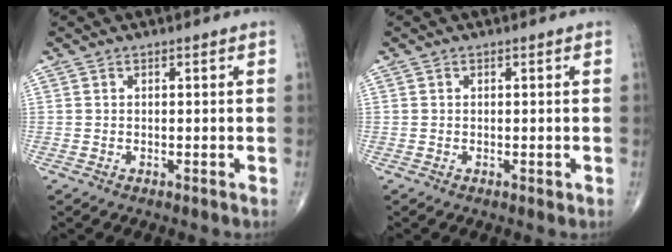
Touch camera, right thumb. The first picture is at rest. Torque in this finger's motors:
{"motor_torque": [0.17, 0.03, 0.06, 0.13, -0.01]}